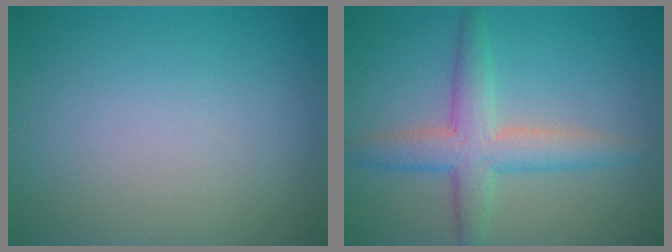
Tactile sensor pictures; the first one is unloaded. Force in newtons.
{"total": 4.5, "press": 4.5, "slide": 0.1}